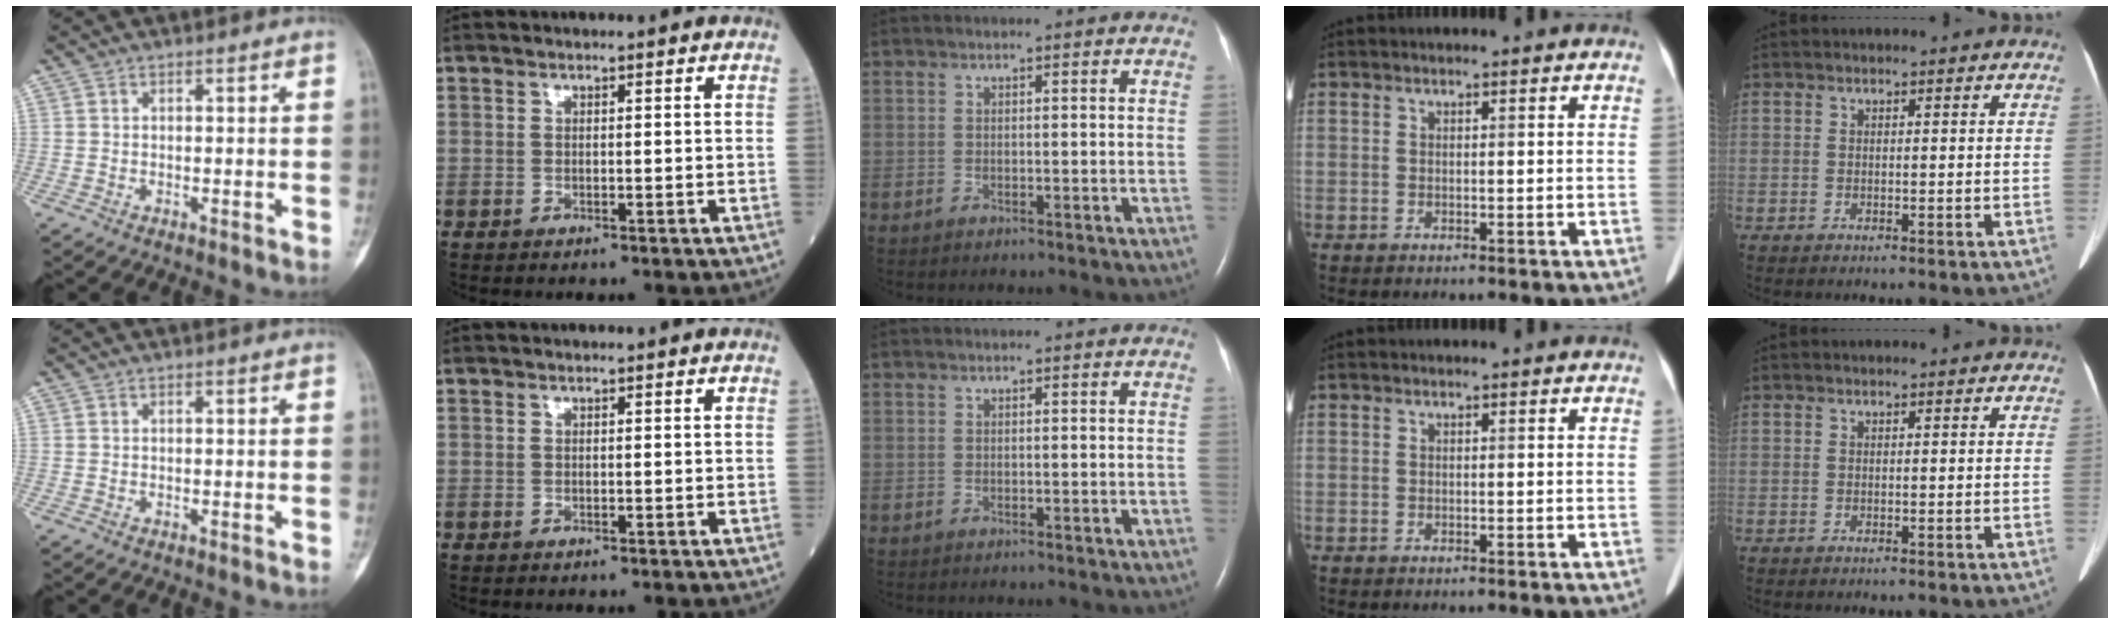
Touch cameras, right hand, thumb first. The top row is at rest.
{}